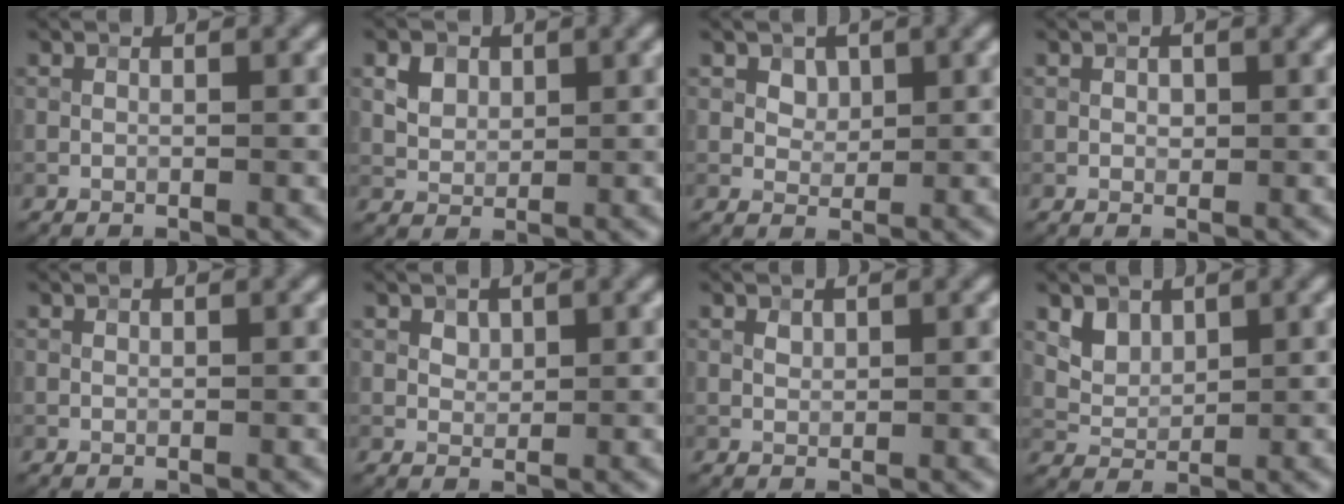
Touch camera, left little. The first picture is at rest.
{"total": 2.5, "force": [1.1, 1.9, 1.3], "torque": [-0.025, -0.004, 0.025]}
{"total": 1.6, "force": [0.8, 1.2, 0.6], "torque": [-0.009, -0.011, 0.020]}
{"total": 0.7, "force": [0.1, 0.5, 0.4], "torque": [-0.004, -0.002, 0.000]}
{"total": 0.0}
{"total": 1.1, "force": [0.7, 0.8, 0.3], "torque": [-0.004, -0.005, 0.013]}
{"total": 0.6, "force": [0.4, 0.4, 0.3], "torque": [-0.006, -0.001, 0.009]}
{"total": 2.6, "force": [1.5, 1.8, 1.0], "torque": [-0.029, -0.020, 0.049]}